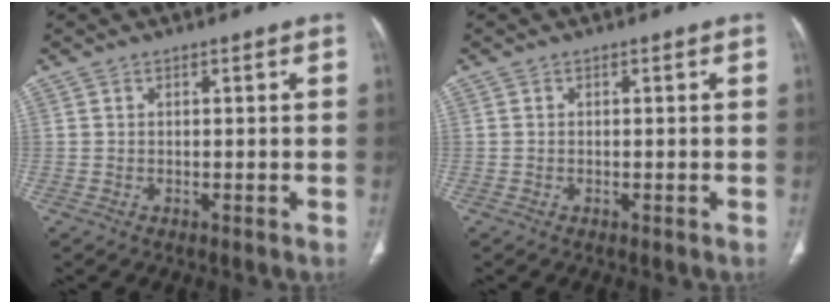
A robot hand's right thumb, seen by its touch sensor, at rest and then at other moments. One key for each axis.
{"total": 0.0}